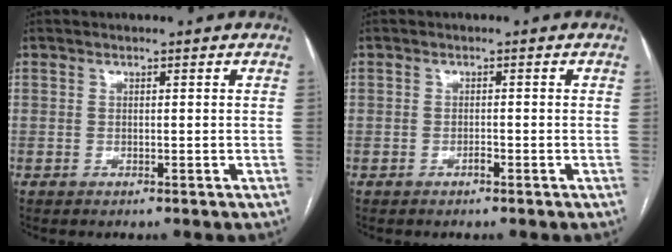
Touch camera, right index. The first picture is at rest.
{"total": 0.7, "force": [-0.5, 0.3, 0.4], "torque": [-0.006, 0.002, -0.010]}